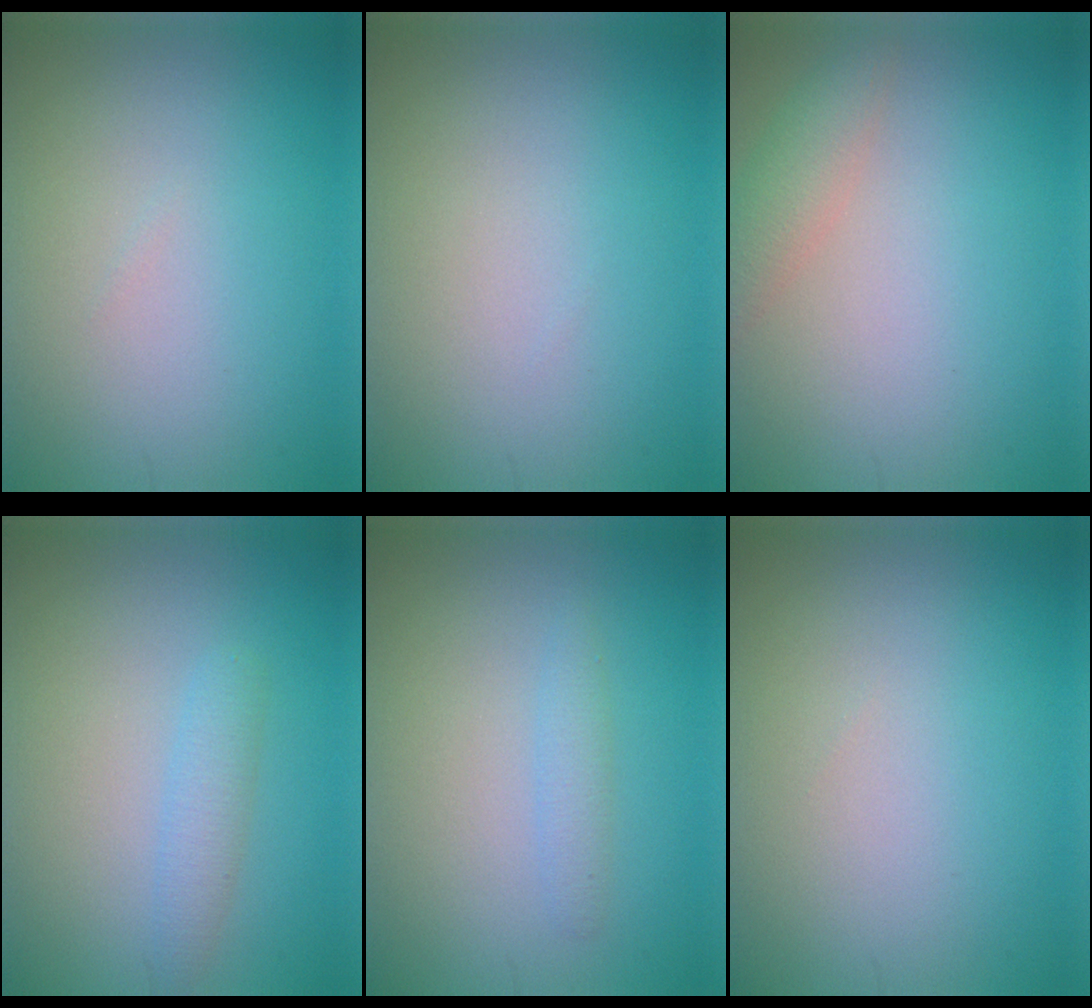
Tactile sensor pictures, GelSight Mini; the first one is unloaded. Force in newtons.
{"total": 0.0}
{"total": 2.5, "press": 2.5, "slide": 0.2}
{"total": 1.9, "press": 1.9, "slide": 0.1}
{"total": 1.3, "press": 1.3, "slide": 0.0}
{"total": 0.0}